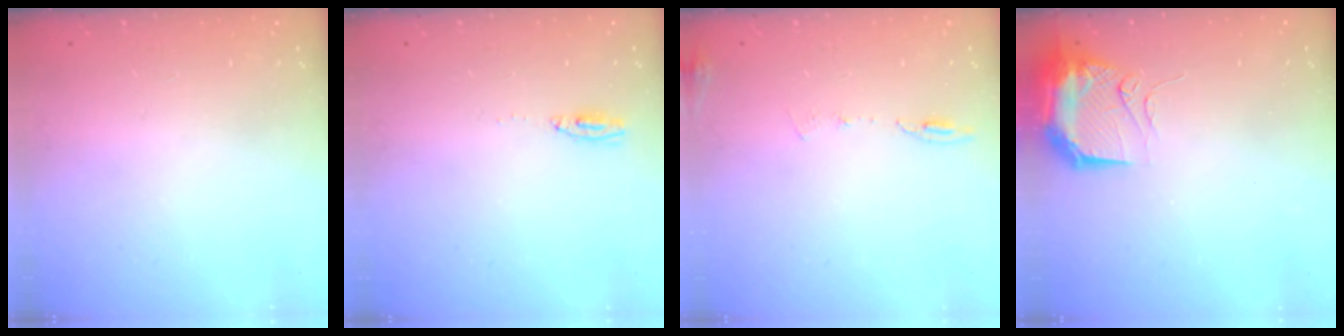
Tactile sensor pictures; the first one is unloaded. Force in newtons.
{"total": 4.8, "press": 2.7, "slide": 4.0}
{"total": 6.4, "press": 6.2, "slide": 1.6}
{"total": 14.7, "press": 10.7, "slide": 10.1}